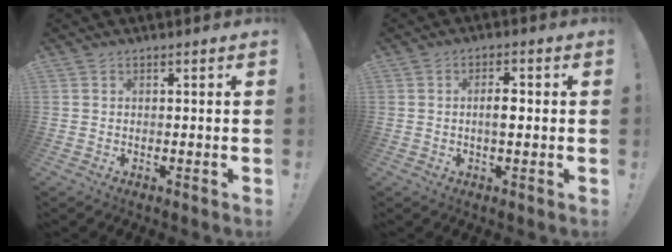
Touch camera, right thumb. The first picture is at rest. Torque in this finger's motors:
{"motor_torque": [-0.12, 0.25, -0.32, 0.26, 0.14]}